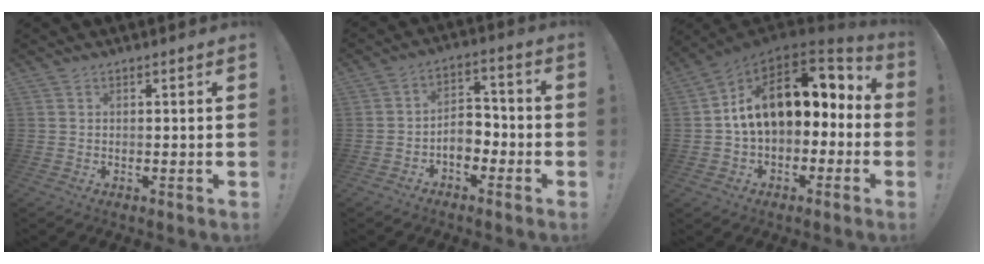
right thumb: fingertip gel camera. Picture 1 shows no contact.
{"total": 7.4, "force": [-2.9, 5.2, 4.4], "torque": [-0.063, 0.017, -0.050]}
{"total": 18.5, "force": [4.6, 10.9, 14.2], "torque": [-0.212, 0.001, 0.089]}